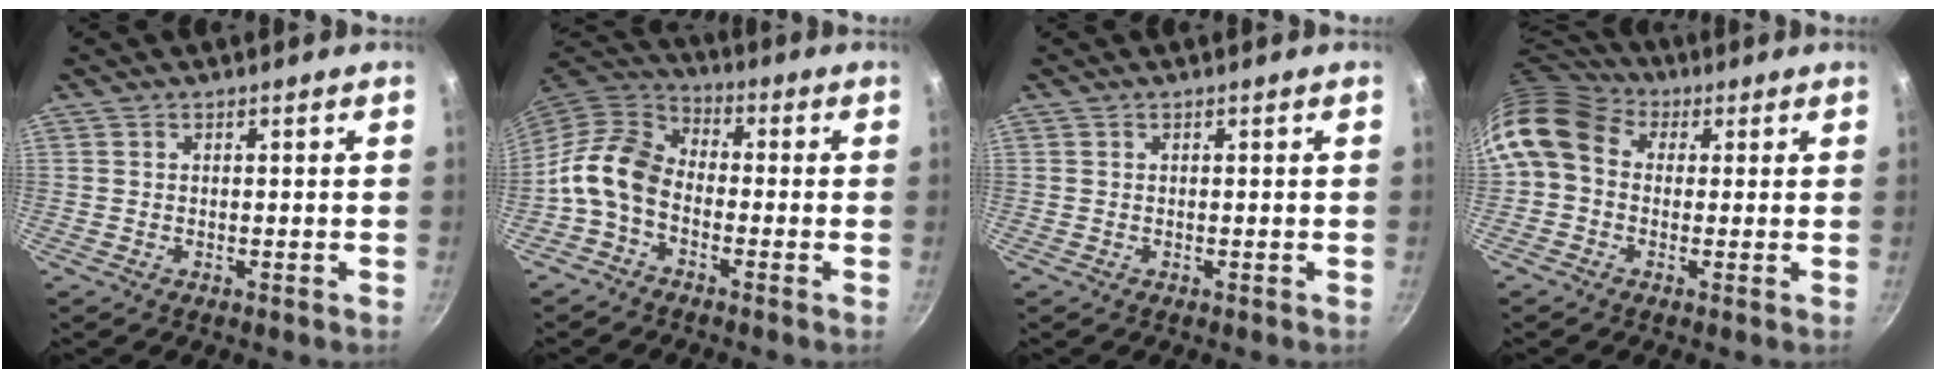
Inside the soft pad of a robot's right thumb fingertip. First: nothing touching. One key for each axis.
{"total": 8.9, "fx": -2.9, "fy": 6.0, "fz": 6.0, "tx": -0.113, "ty": 0.042, "tz": -0.079}
{"total": 0.0}
{"total": 11.8, "fx": 2.1, "fy": 9.4, "fz": 6.8, "tx": -0.128, "ty": 0.023, "tz": 0.017}